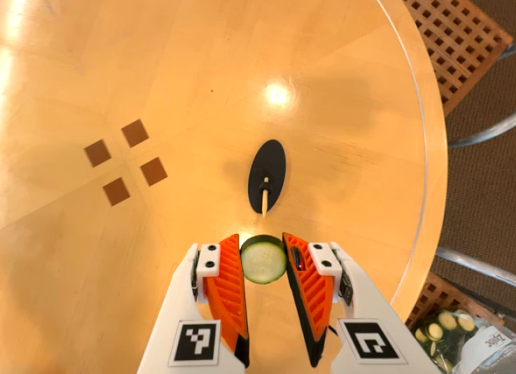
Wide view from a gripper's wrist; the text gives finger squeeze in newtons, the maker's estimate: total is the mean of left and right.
{"total": 7.0, "left": 6.8, "right": 7.2}